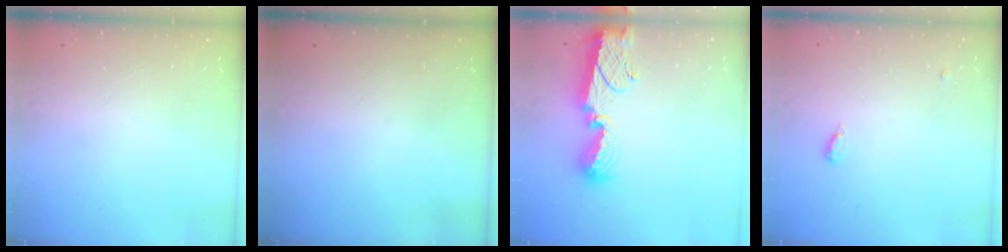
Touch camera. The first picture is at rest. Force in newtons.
{"total": 0.0}
{"total": 12.3, "press": 12.3, "slide": 0.8}
{"total": 3.6, "press": 3.5, "slide": 0.7}